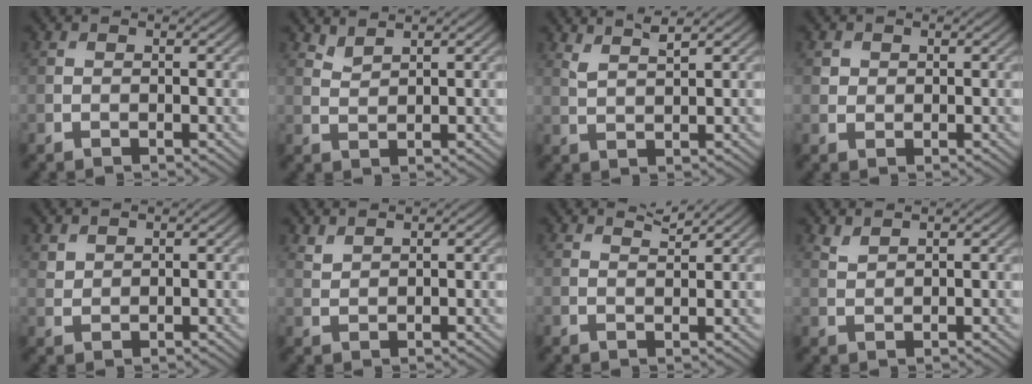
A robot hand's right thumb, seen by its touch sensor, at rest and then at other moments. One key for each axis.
{"total": 1.8, "fx": 1.7, "fy": 0.3, "fz": 0.6, "tx": -0.023, "ty": 0.001, "tz": 0.041}
{"total": 2.6, "fx": 2.1, "fy": 0.4, "fz": 1.6, "tx": -0.036, "ty": 0.002, "tz": 0.047}
{"total": 1.4, "fx": 0.5, "fy": 1.3, "fz": 0.3, "tx": -0.004, "ty": -0.004, "tz": 0.007}
{"total": 1.5, "fx": 1.2, "fy": 0.8, "fz": 0.4, "tx": -0.012, "ty": -0.001, "tz": 0.029}
{"total": 1.5, "fx": 1.3, "fy": 0.3, "fz": 0.5, "tx": -0.019, "ty": 0.001, "tz": 0.033}
{"total": 1.6, "fx": 1.5, "fy": 0.0, "fz": 0.7, "tx": -0.019, "ty": 0.002, "tz": 0.030}
{"total": 1.5, "fx": 1.4, "fy": 0.2, "fz": 0.6, "tx": -0.021, "ty": 0.002, "tz": 0.033}